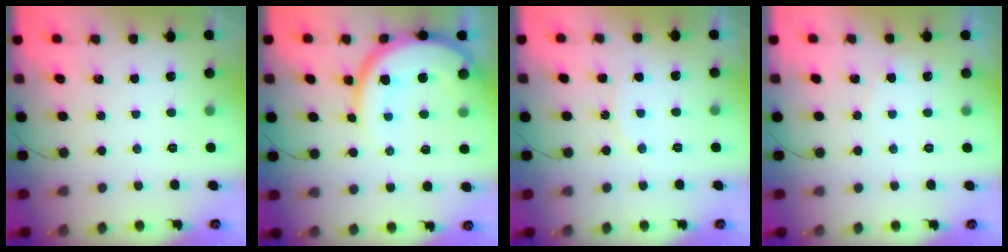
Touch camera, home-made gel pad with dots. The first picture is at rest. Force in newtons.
{"total": 14.1, "press": 14.0, "slide": 1.6}
{"total": 5.1, "press": 5.0, "slide": 0.4}
{"total": 2.7, "press": 2.7, "slide": 0.2}